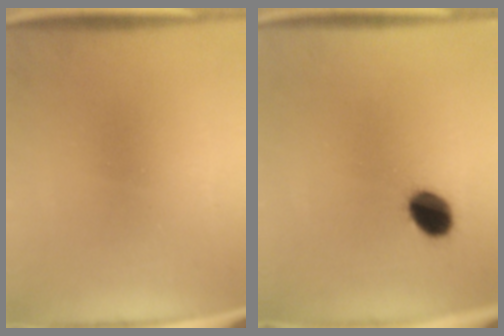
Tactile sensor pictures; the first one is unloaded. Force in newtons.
{"total": 6.9}